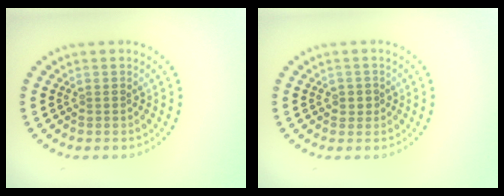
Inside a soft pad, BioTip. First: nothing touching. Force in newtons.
{"total": 1.1, "press": 1.0, "slide": 0.5}